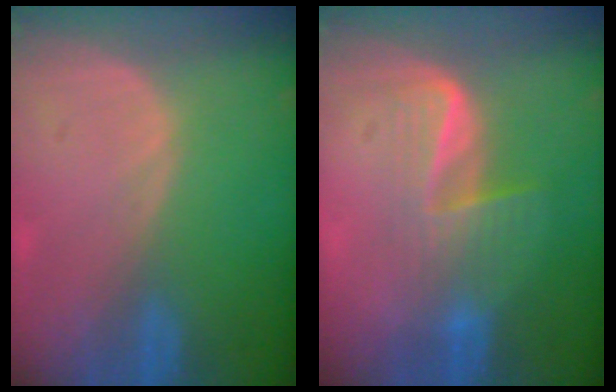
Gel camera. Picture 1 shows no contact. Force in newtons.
{"total": 6.9, "press": 5.8, "slide": 3.8}